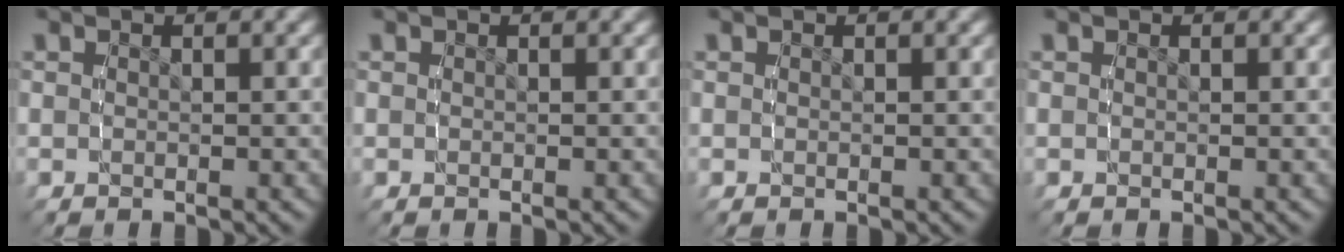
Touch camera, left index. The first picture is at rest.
{"total": 0.0}
{"total": 0.0}
{"total": 0.0}